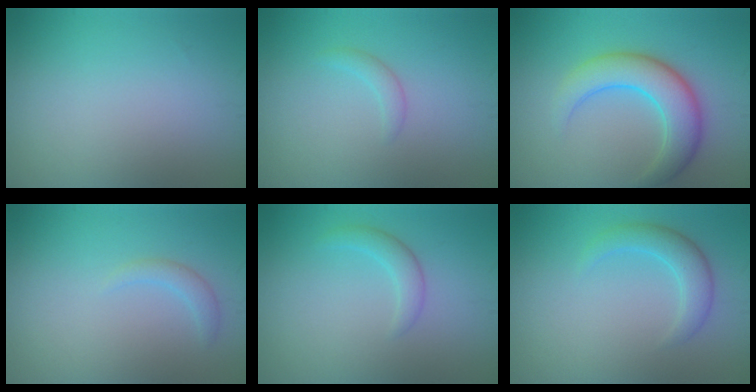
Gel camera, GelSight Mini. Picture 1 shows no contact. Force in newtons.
{"total": 1.0, "press": 1.0, "slide": 0.1}
{"total": 5.7, "press": 5.7, "slide": 0.1}
{"total": 1.3, "press": 1.3, "slide": 0.1}
{"total": 1.7, "press": 1.7, "slide": 0.1}
{"total": 2.8, "press": 2.8, "slide": 0.0}